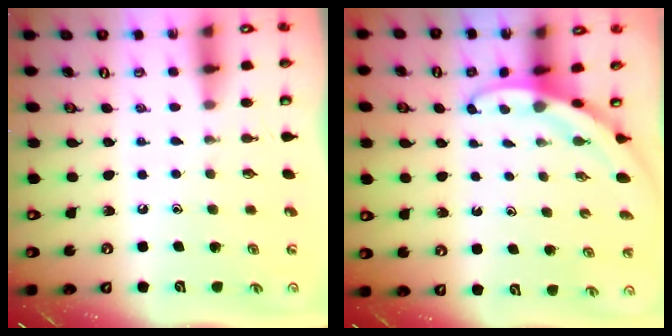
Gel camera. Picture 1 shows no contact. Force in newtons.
{"total": 2.9, "press": 2.9, "slide": 0.1}